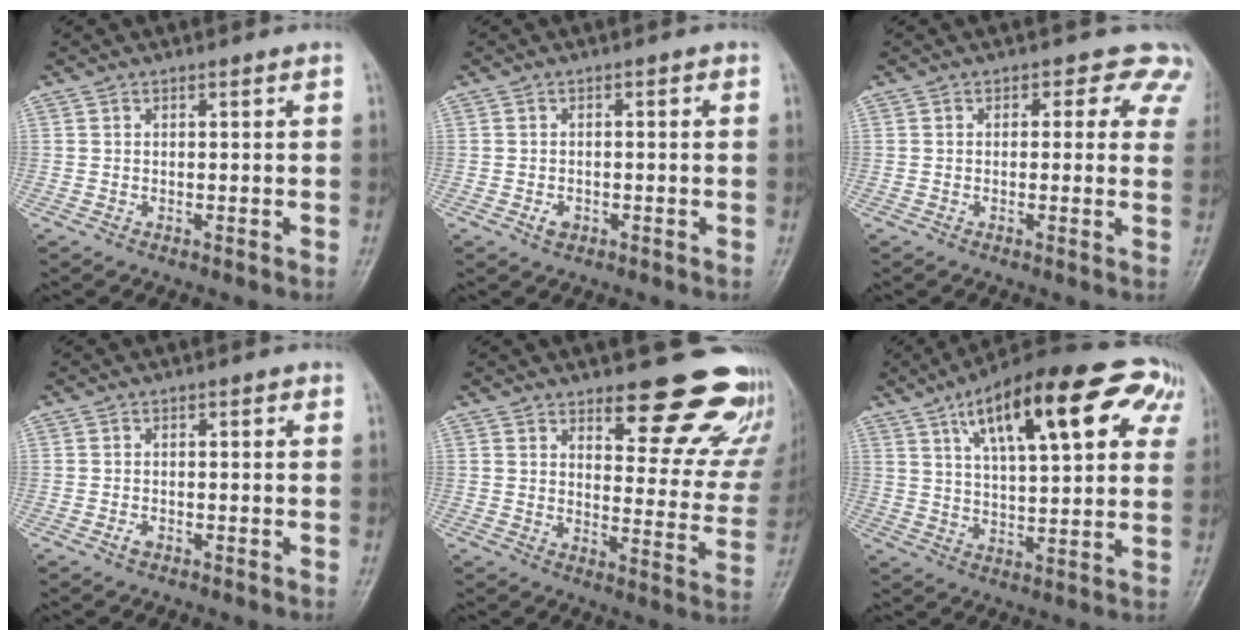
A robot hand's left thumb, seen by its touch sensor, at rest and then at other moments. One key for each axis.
{"total": 2.2, "fx": -0.8, "fy": 1.6, "fz": 1.2, "tx": -0.011, "ty": 0.004, "tz": -0.015}
{"total": 6.1, "fx": 3.9, "fy": 4.1, "fz": 2.3, "tx": 0.022, "ty": -0.009, "tz": 0.017}
{"total": 1.5, "fx": -0.6, "fy": 0.9, "fz": 1.0, "tx": -0.013, "ty": 0.004, "tz": -0.013}
{"total": 18.8, "fx": 15.2, "fy": 6.4, "fz": 9.1, "tx": -0.059, "ty": -0.109, "tz": 0.177}
{"total": 24.2, "fx": 11.2, "fy": 9.0, "fz": 19.5, "tx": -0.260, "ty": 0.009, "tz": 0.162}